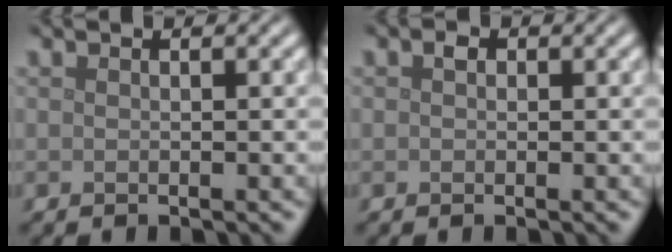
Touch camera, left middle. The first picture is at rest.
{"total": 0.7, "force": [0.2, 0.5, 0.4], "torque": [-0.005, -0.001, 0.000]}